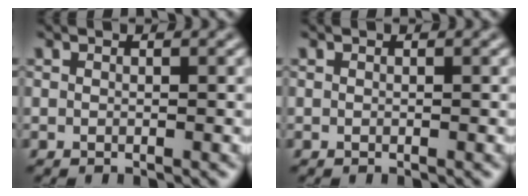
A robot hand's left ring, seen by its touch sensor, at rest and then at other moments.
{"total": 0.0}